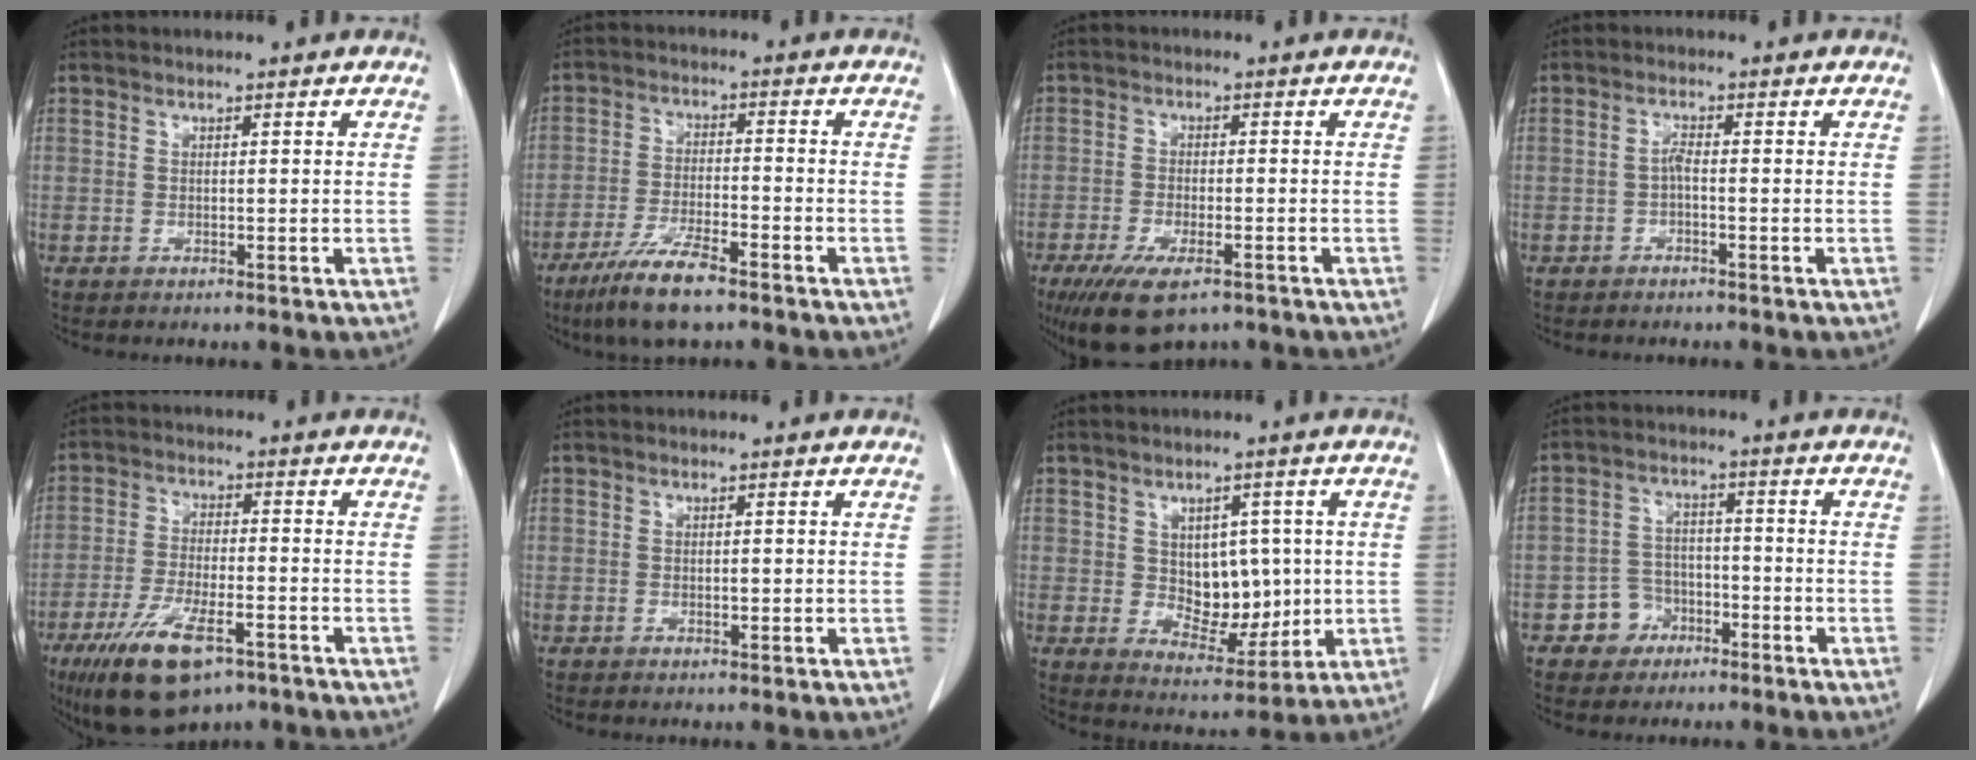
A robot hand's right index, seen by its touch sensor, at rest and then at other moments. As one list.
[{"total": 9.1, "force": [-6.4, 1.3, 6.3], "torque": [-0.125, -0.019, -0.113]}, {"total": 9.1, "force": [-5.9, 3.0, 6.2], "torque": [-0.108, -0.017, -0.094]}, {"total": 1.3, "force": [-0.5, 0.2, 1.2], "torque": [-0.022, 0.004, -0.009]}, {"total": 12.5, "force": [-7.4, 4.1, 9.2], "torque": [-0.177, -0.018, -0.123]}, {"total": 0.8, "force": [0.0, 0.4, 0.7], "torque": [-0.010, 0.001, 0.003]}, {"total": 8.4, "force": [0.7, 5.4, 6.3], "torque": [-0.088, 0.005, 0.030]}, {"total": 5.1, "force": [-2.8, 4.2, 0.6], "torque": [-0.003, 0.016, -0.045]}]